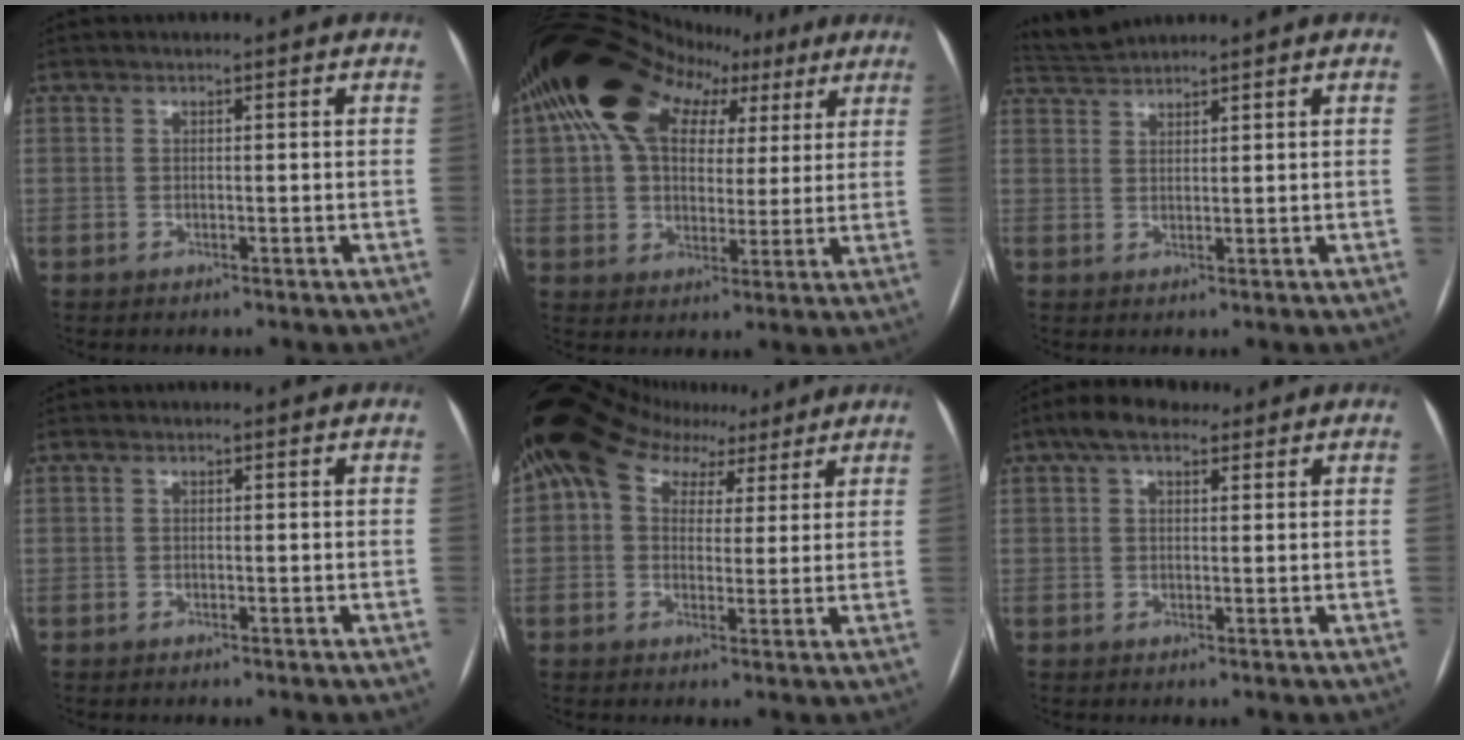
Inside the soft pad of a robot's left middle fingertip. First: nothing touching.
{"total": 20.7, "force": [9.6, 13.6, 12.4], "torque": [-0.212, 0.084, 0.155]}
{"total": 3.1, "force": [3.0, -0.5, -0.4], "torque": [-0.005, 0.012, 0.067]}
{"total": 0.0}
{"total": 10.7, "force": [5.9, 7.1, 5.4], "torque": [-0.093, 0.064, 0.098]}
{"total": 5.9, "force": [3.6, 2.9, 3.6], "torque": [-0.072, 0.034, 0.060]}